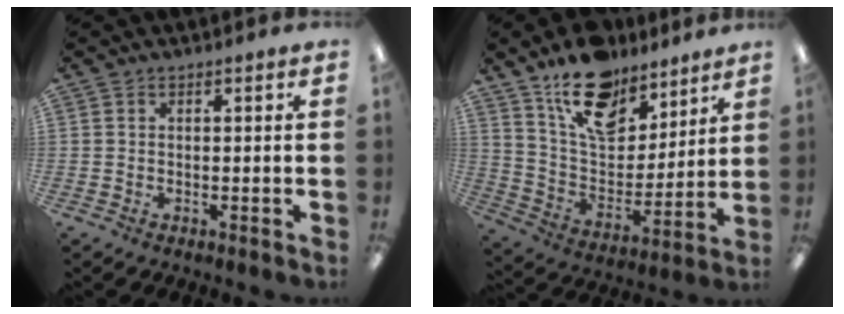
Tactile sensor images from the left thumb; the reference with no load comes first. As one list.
[{"total": 16.6, "force": [12.4, 8.4, 7.2], "torque": [-0.124, -0.077, 0.225]}]